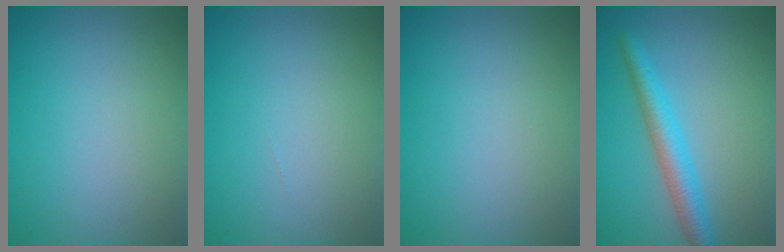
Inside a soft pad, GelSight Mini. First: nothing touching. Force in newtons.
{"total": 0.0}
{"total": 0.0}
{"total": 3.7, "press": 3.7, "slide": 0.1}